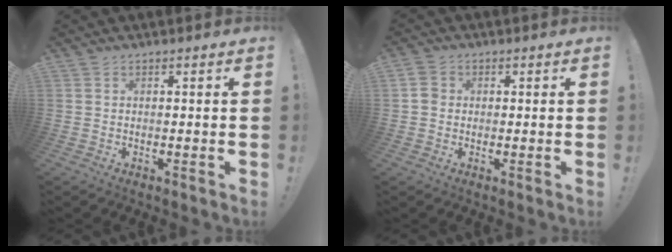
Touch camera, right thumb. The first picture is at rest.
{"total": 3.7, "force": [0.2, 3.3, 1.5], "torque": [-0.027, 0.011, 0.007]}